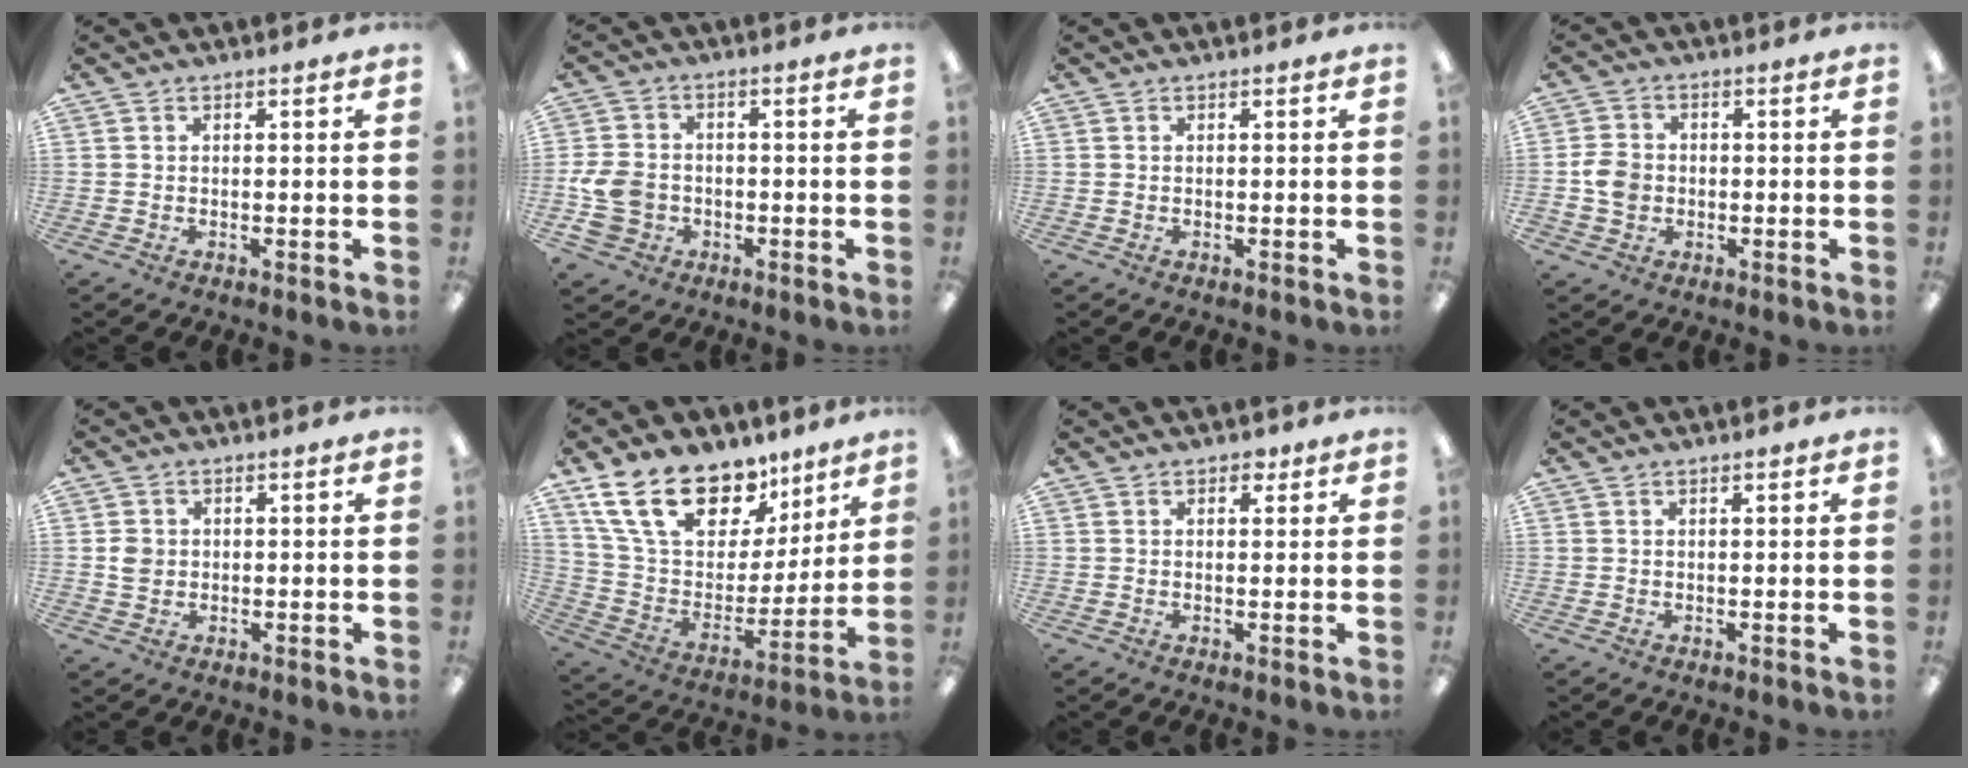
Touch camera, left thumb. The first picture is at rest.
{"total": 9.4, "force": [-2.9, 7.7, 4.7], "torque": [-0.117, 0.023, -0.051]}
{"total": 0.0}
{"total": 5.8, "force": [-1.0, 4.9, 3.0], "torque": [-0.051, 0.007, -0.016]}
{"total": 3.2, "force": [0.0, 2.9, 1.3], "torque": [-0.017, 0.004, -0.001]}
{"total": 21.8, "force": [14.0, 12.3, 11.4], "torque": [-0.199, -0.074, 0.257]}
{"total": 2.1, "force": [1.2, 1.4, 1.1], "torque": [-0.007, -0.003, 0.018]}
{"total": 0.5, "force": [0.4, 0.2, 0.2], "torque": [-0.004, 0.003, 0.007]}